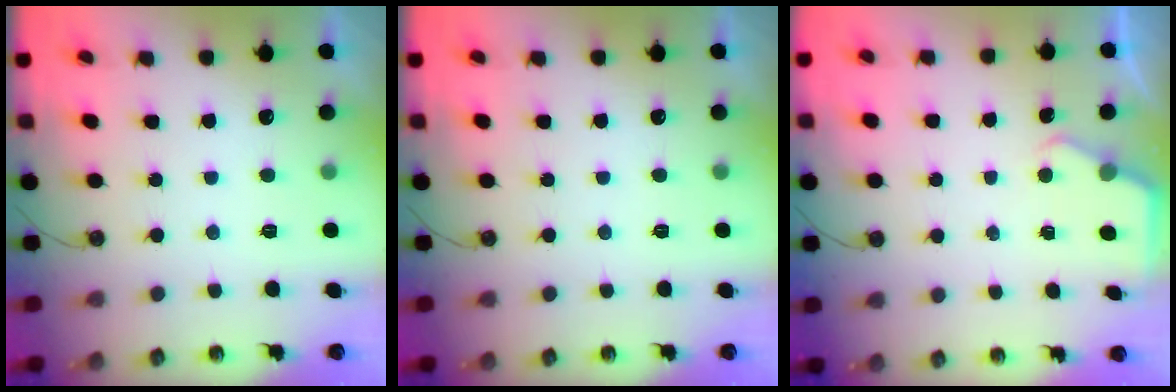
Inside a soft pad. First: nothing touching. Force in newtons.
{"total": 0.0}
{"total": 2.9, "press": 2.8, "slide": 0.4}